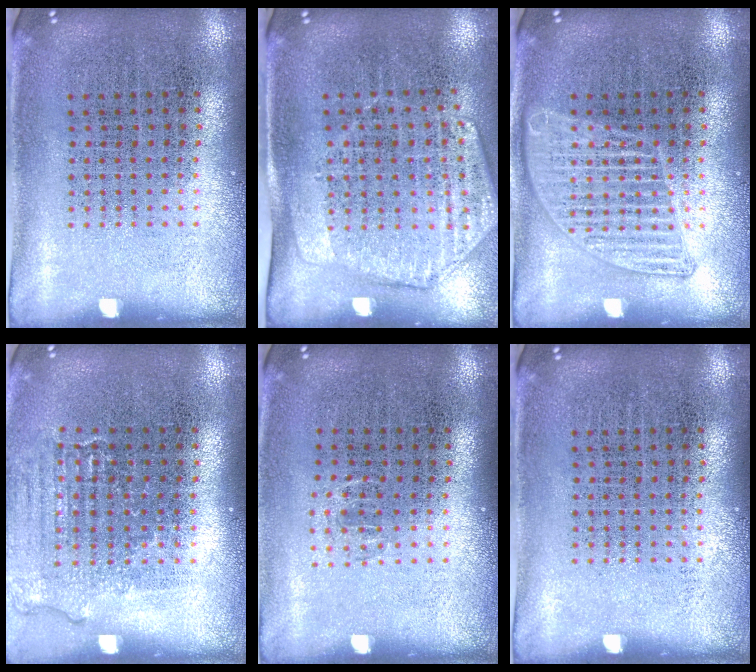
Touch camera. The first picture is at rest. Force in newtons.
{"total": 1.8, "press": 1.5, "slide": 1.0}
{"total": 2.2, "press": 2.2, "slide": 0.4}
{"total": 1.1, "press": 1.1, "slide": 0.2}
{"total": 0.5, "press": 0.5, "slide": 0.3}
{"total": 0.0}